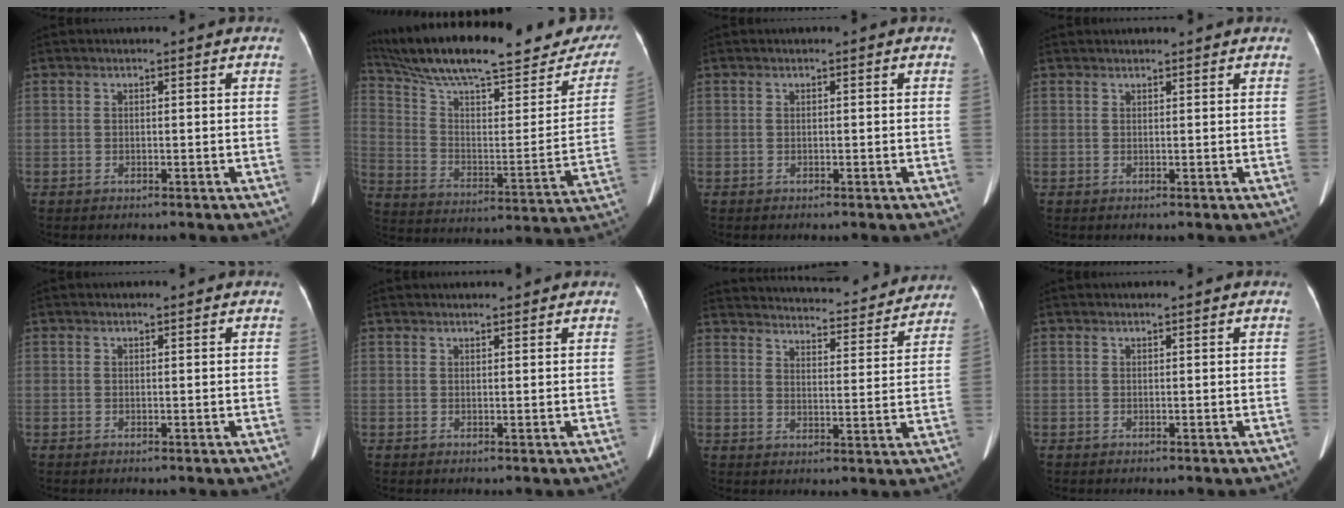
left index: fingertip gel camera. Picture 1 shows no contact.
{"total": 29.7, "force": [25.0, 6.2, 14.7], "torque": [-0.237, -0.048, 0.344]}
{"total": 0.0}
{"total": 4.0, "force": [3.7, 0.5, 1.2], "torque": [-0.011, 0.016, 0.044]}
{"total": 1.1, "force": [1.0, 0.1, 0.4], "torque": [-0.007, -0.001, 0.014]}
{"total": 5.6, "force": [5.4, 0.8, 1.5], "torque": [-0.012, 0.016, 0.061]}
{"total": 24.6, "force": [22.9, 4.9, 7.7], "torque": [-0.119, -0.029, 0.284]}
{"total": 1.9, "force": [1.8, 0.0, 0.8], "torque": [-0.011, 0.005, 0.020]}